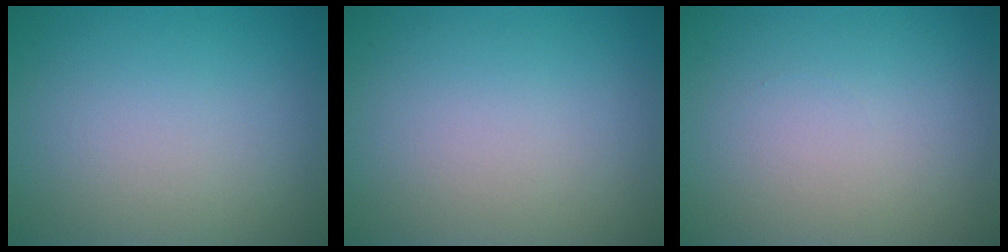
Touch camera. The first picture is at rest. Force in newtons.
{"total": 0.0}
{"total": 0.0}